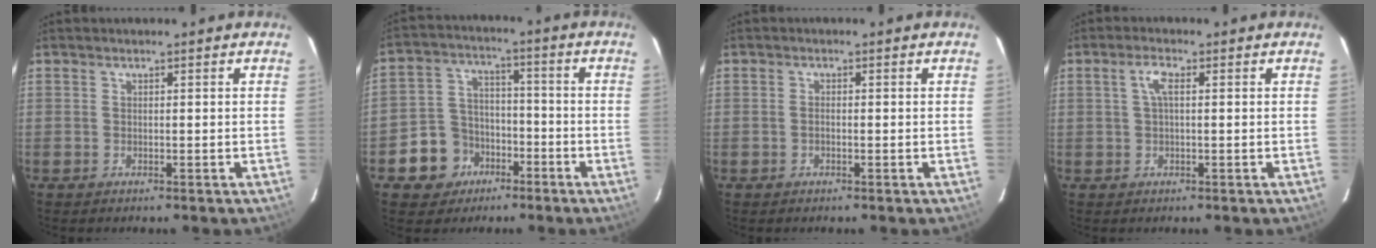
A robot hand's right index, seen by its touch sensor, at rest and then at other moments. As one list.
[{"total": 9.5, "force": [-4.8, 8.1, 1.7], "torque": [-0.058, 0.038, -0.069]}, {"total": 1.0, "force": [-0.3, 0.5, 0.8], "torque": [-0.018, 0.003, -0.007]}, {"total": 2.8, "force": [0.5, 0.8, 2.6], "torque": [-0.055, 0.007, 0.010]}]